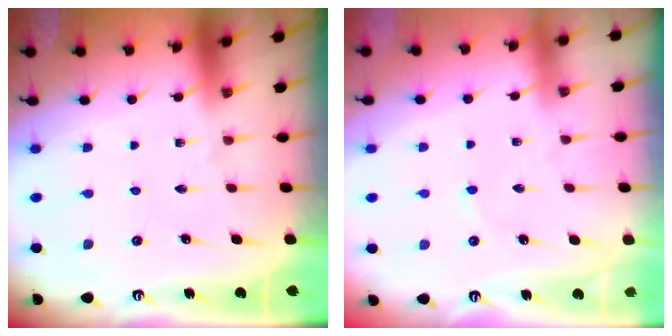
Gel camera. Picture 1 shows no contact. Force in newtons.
{"total": 1.2, "press": 1.2, "slide": 0.2}